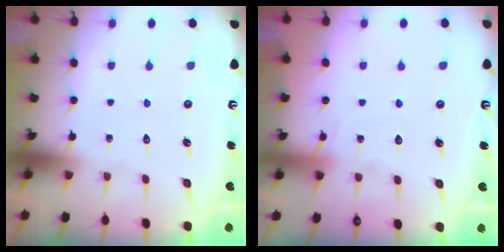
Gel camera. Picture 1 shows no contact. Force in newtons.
{"total": 5.8, "press": 5.7, "slide": 0.7}